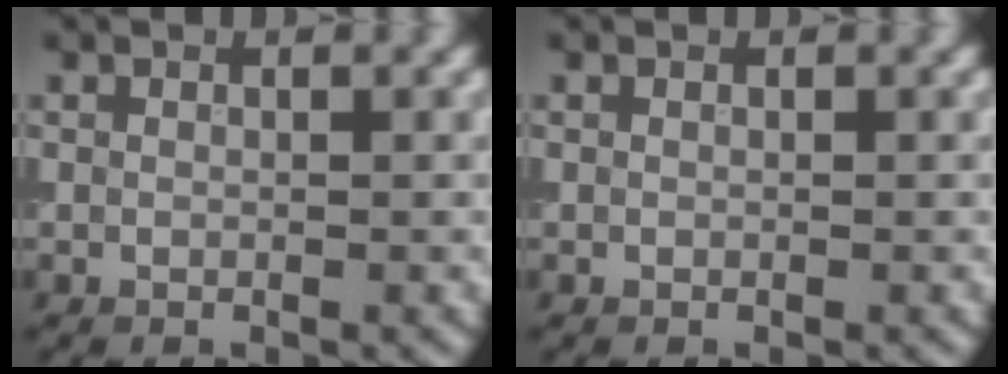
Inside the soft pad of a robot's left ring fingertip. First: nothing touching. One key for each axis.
{"total": 0.0}